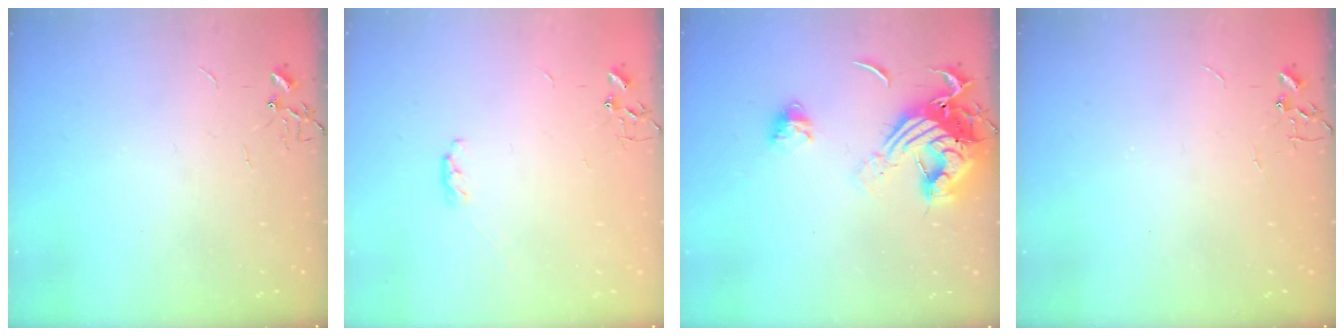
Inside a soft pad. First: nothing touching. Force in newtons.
{"total": 3.9, "press": 3.9, "slide": 0.5}
{"total": 17.0, "press": 16.9, "slide": 1.7}
{"total": 0.0}